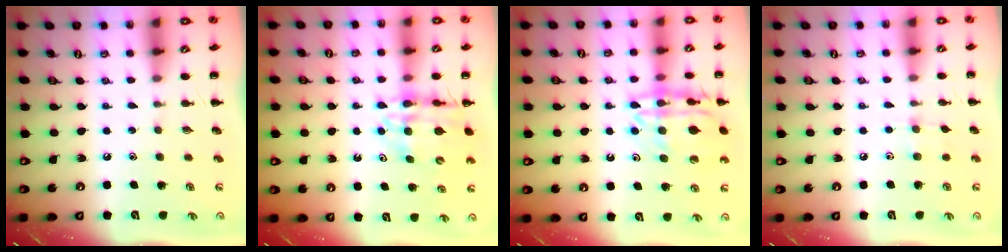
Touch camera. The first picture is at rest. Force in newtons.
{"total": 12.1, "press": 11.6, "slide": 3.5}
{"total": 17.7, "press": 17.6, "slide": 2.0}
{"total": 5.2, "press": 4.9, "slide": 1.7}